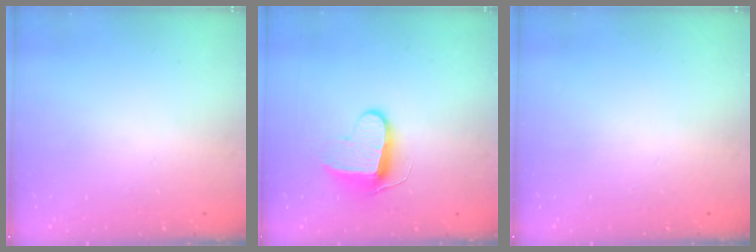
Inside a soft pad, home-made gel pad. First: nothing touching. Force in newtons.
{"total": 9.6, "press": 9.6, "slide": 0.4}
{"total": 0.0}